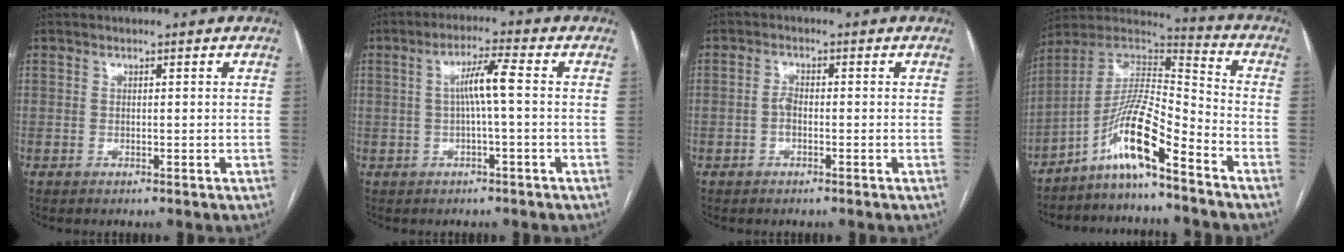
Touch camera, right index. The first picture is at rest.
{"total": 5.2, "force": [0.2, -0.1, 5.2], "torque": [-0.095, 0.012, 0.006]}
{"total": 1.8, "force": [-0.5, 0.9, 1.5], "torque": [-0.028, 0.004, -0.011]}
{"total": 12.1, "force": [-7.7, 0.9, 9.3], "torque": [-0.181, 0.016, -0.146]}